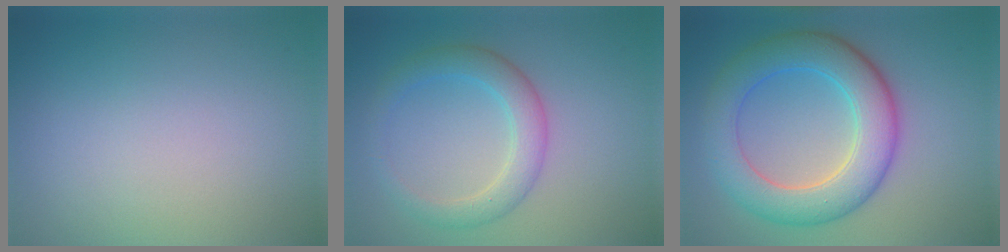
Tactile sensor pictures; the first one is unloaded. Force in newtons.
{"total": 3.4, "press": 3.4, "slide": 0.2}
{"total": 7.3, "press": 7.3, "slide": 0.1}